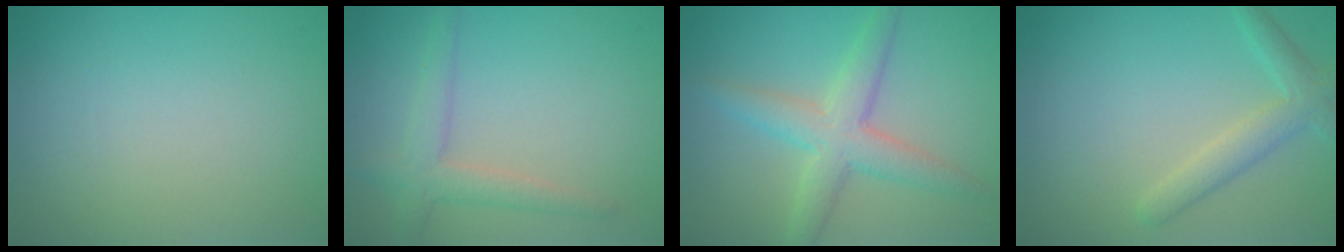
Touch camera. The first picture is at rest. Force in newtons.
{"total": 2.8, "press": 2.8, "slide": 0.1}
{"total": 4.4, "press": 4.4, "slide": 0.2}
{"total": 2.7, "press": 2.7, "slide": 0.1}